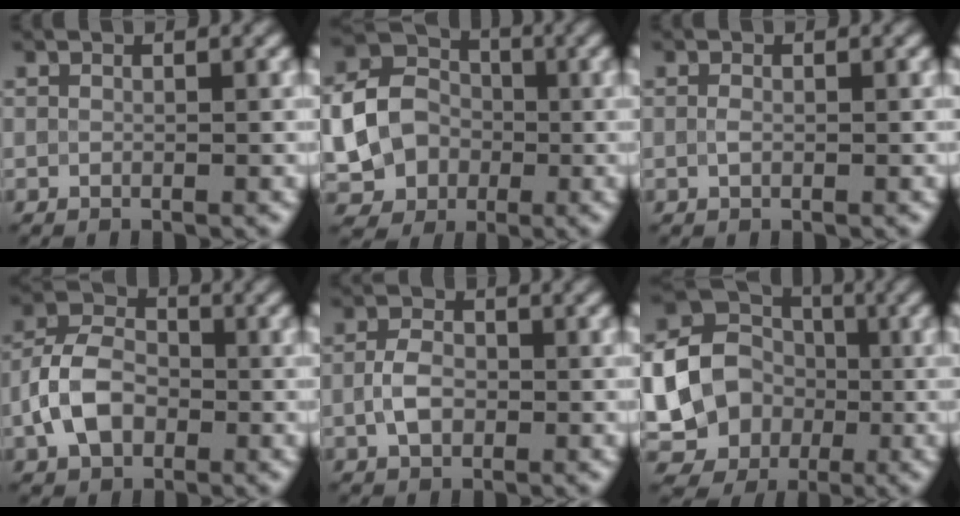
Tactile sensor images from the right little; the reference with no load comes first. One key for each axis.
{"total": 8.2, "fx": -0.9, "fy": 7.0, "fz": 4.1, "tx": -0.075, "ty": -0.014, "tz": -0.026}
{"total": 0.6, "fx": 0.1, "fy": 0.3, "fz": 0.5, "tx": -0.013, "ty": 0.002, "tz": 0.001}
{"total": 5.2, "fx": -1.4, "fy": 3.7, "fz": 3.5, "tx": -0.069, "ty": 0.007, "tz": -0.031}
{"total": 2.6, "fx": -0.3, "fy": 1.8, "fz": 1.9, "tx": -0.039, "ty": 0.001, "tz": -0.008}
{"total": 17.2, "fx": -2.7, "fy": 16.0, "fz": 5.7, "tx": -0.149, "ty": -0.001, "tz": -0.069}